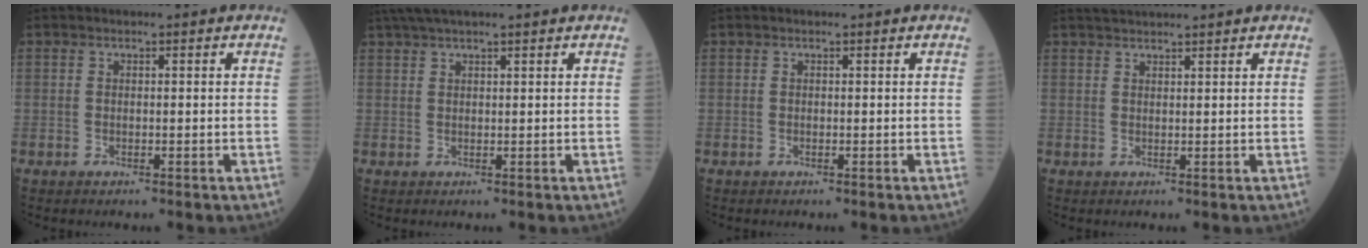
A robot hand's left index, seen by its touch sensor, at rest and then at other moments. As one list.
[{"total": 6.3, "force": [5.3, -0.3, 3.4], "torque": [-0.060, 0.039, 0.091]}, {"total": 0.0}, {"total": 4.0, "force": [3.8, -0.3, 1.3], "torque": [-0.018, 0.032, 0.062]}]